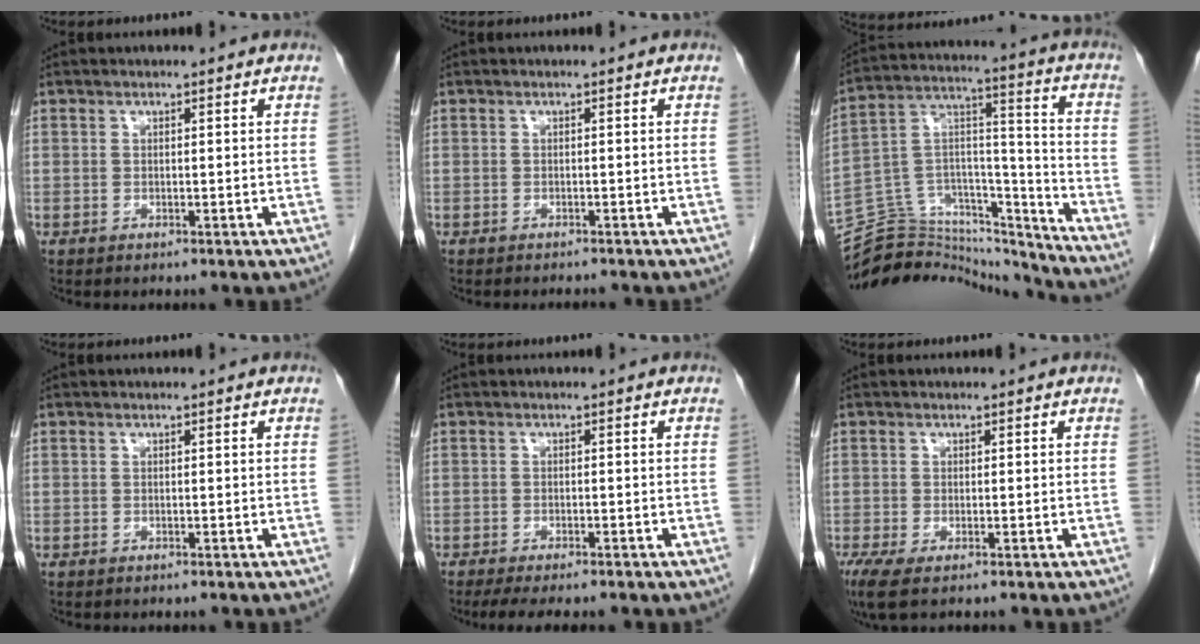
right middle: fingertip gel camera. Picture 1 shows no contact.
{"total": 1.5, "force": [-1.5, -0.1, 0.3], "torque": [-0.008, -0.007, -0.017]}
{"total": 22.6, "force": [-21.4, 5.5, 4.6], "torque": [-0.110, 0.050, -0.339]}
{"total": 0.0}
{"total": 7.2, "force": [-5.7, 1.4, 4.2], "torque": [-0.057, -0.012, -0.080]}
{"total": 3.7, "force": [-2.4, 0.7, 2.8], "torque": [-0.055, -0.016, -0.039]}